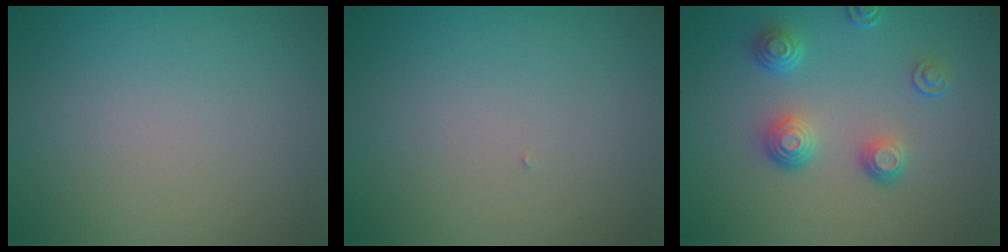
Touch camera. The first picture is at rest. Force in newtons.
{"total": 0.0}
{"total": 3.7, "press": 2.9, "slide": 2.3}